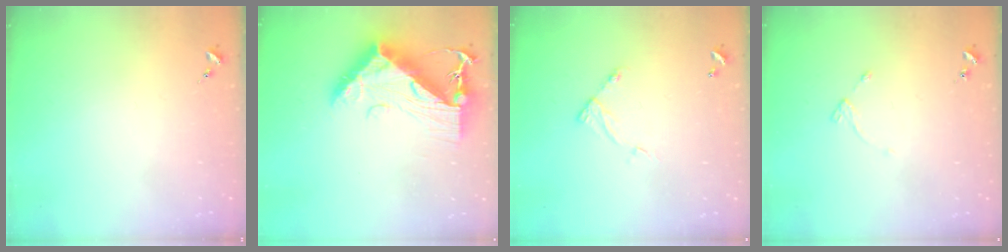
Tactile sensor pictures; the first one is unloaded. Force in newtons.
{"total": 13.5, "press": 13.5, "slide": 1.2}
{"total": 6.4, "press": 6.4, "slide": 0.6}
{"total": 4.3, "press": 4.2, "slide": 0.6}